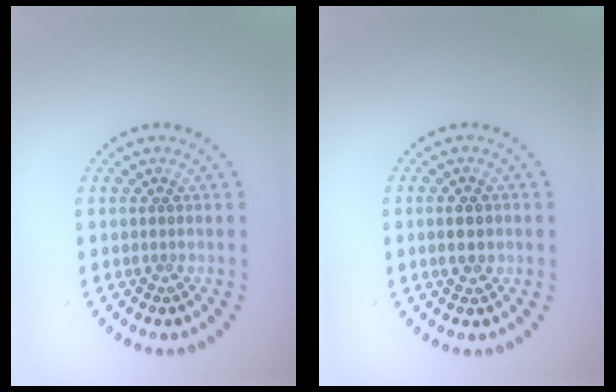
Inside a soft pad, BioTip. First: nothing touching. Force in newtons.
{"total": 2.6, "press": 2.6, "slide": 0.2}